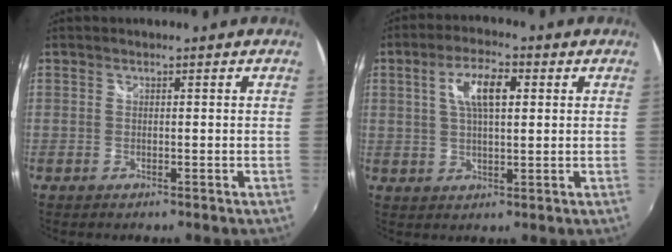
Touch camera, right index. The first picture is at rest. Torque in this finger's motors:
{"motor_torque": [0.17, 0.02, 0.19, 0.07]}